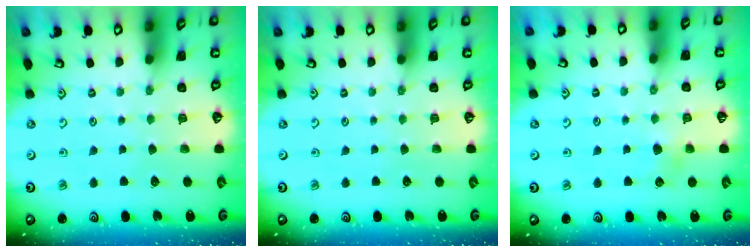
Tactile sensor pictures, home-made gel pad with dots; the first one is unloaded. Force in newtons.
{"total": 0.0}
{"total": 4.5, "press": 4.5, "slide": 0.4}